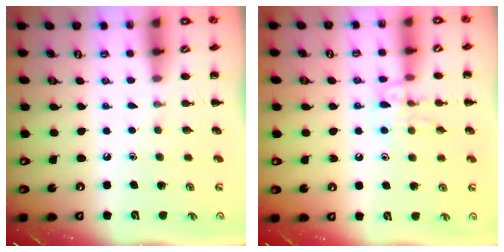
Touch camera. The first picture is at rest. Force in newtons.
{"total": 10.4, "press": 10.3, "slide": 1.0}